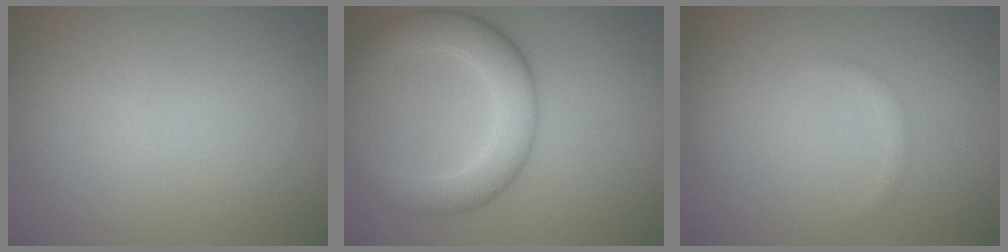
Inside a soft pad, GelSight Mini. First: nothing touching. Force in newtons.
{"total": 6.2, "press": 6.1, "slide": 0.1}
{"total": 0.6, "press": 0.6, "slide": 0.0}